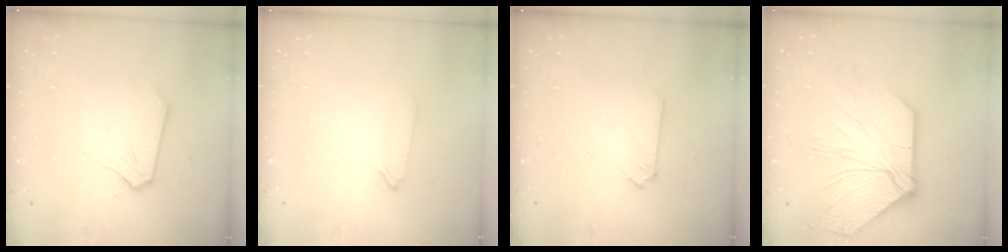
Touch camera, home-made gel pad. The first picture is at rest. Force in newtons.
{"total": 1.6, "press": 1.5, "slide": 0.3}
{"total": 0.0}
{"total": 15.1, "press": 15.0, "slide": 1.4}